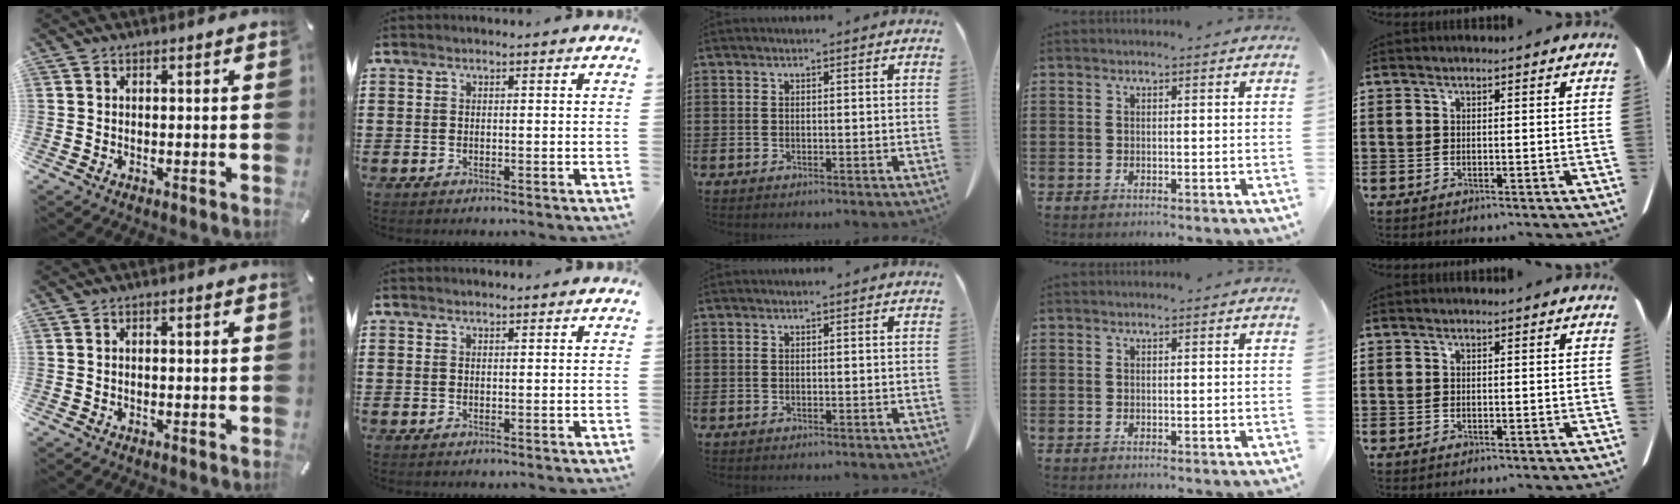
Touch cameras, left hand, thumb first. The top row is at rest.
{"thumb": {"total": 1.1, "force": [-0.3, 0.5, 0.9], "torque": [-0.016, 0.002, -0.006]}, "index": {"total": 0.7, "force": [0.6, 0.2, 0.1], "torque": [-0.005, 0.000, 0.013]}}